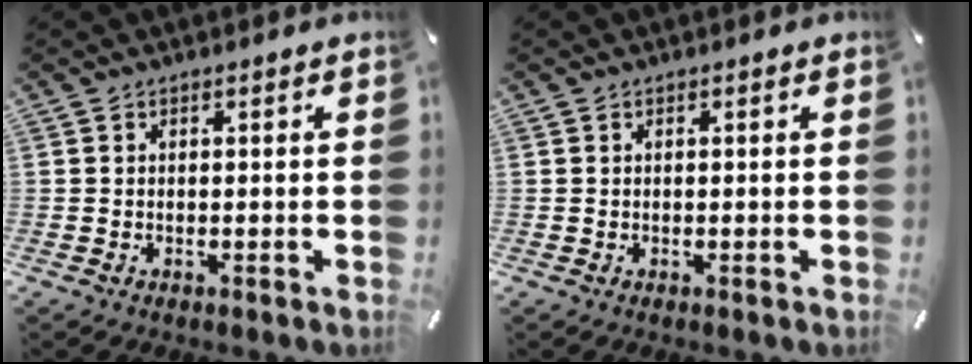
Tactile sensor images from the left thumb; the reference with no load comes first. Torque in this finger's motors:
{"motor_torque": [0.00, 0.00, -0.06, 0.00, 0.00]}